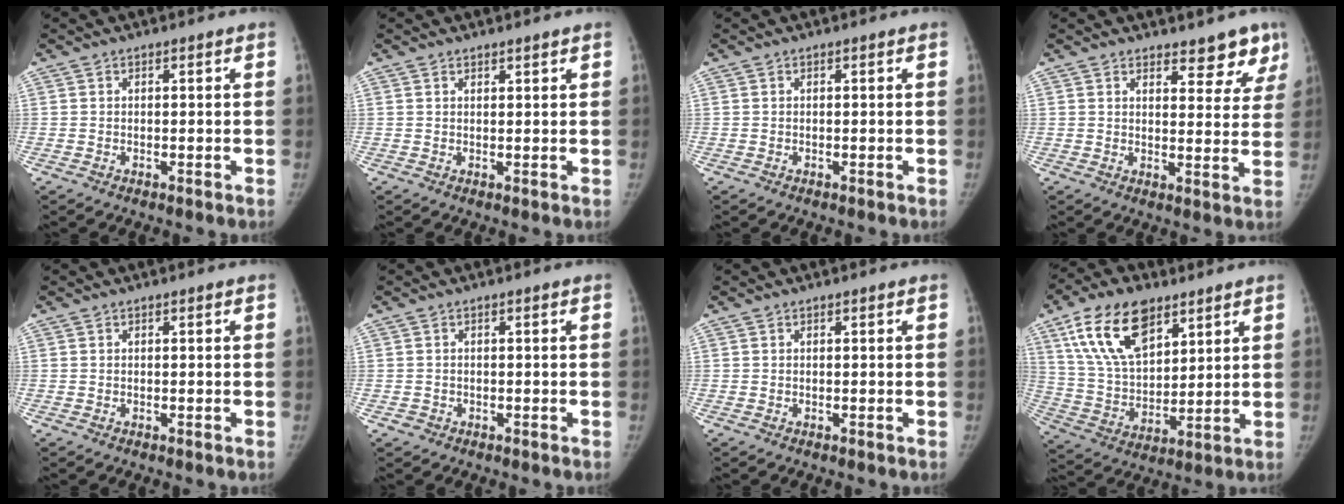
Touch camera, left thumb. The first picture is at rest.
{"total": 1.1, "force": [1.0, 0.2, 0.2], "torque": [0.001, -0.008, 0.018]}
{"total": 0.0}
{"total": 7.1, "force": [5.9, 2.9, 2.6], "torque": [0.009, -0.038, 0.067]}
{"total": 0.0}
{"total": 0.9, "force": [-0.3, 0.8, 0.0], "torque": [0.001, 0.003, -0.004]}
{"total": 0.0}
{"total": 17.5, "force": [9.7, 9.4, 11.2], "torque": [-0.175, -0.032, 0.187]}